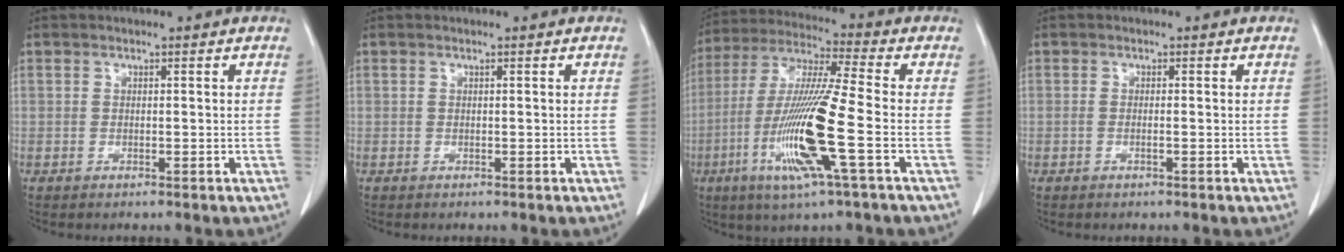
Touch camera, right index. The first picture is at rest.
{"total": 0.0}
{"total": 15.8, "force": [-4.7, -0.2, 15.1], "torque": [-0.315, -0.018, -0.096]}
{"total": 0.6, "force": [-0.2, -0.1, 0.5], "torque": [-0.011, 0.000, -0.003]}